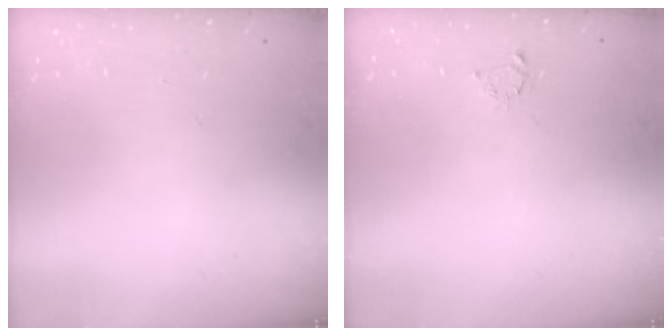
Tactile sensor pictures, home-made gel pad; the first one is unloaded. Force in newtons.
{"total": 2.2, "press": 2.2, "slide": 0.4}